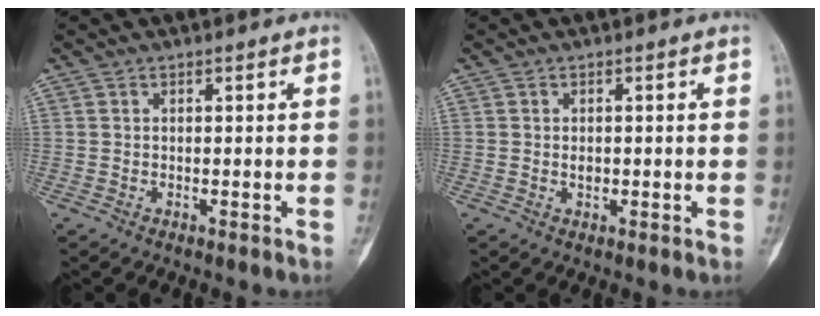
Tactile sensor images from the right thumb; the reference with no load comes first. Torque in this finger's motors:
{"motor_torque": [0.52, -0.21, 0.32, -0.44, -0.02]}